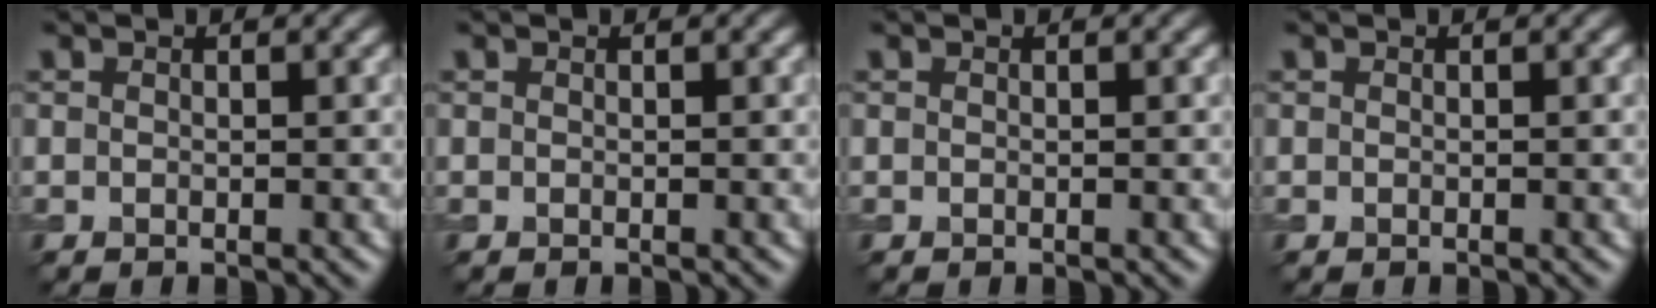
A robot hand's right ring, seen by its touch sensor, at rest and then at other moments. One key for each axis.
{"total": 0.0}
{"total": 0.0}
{"total": 0.0}